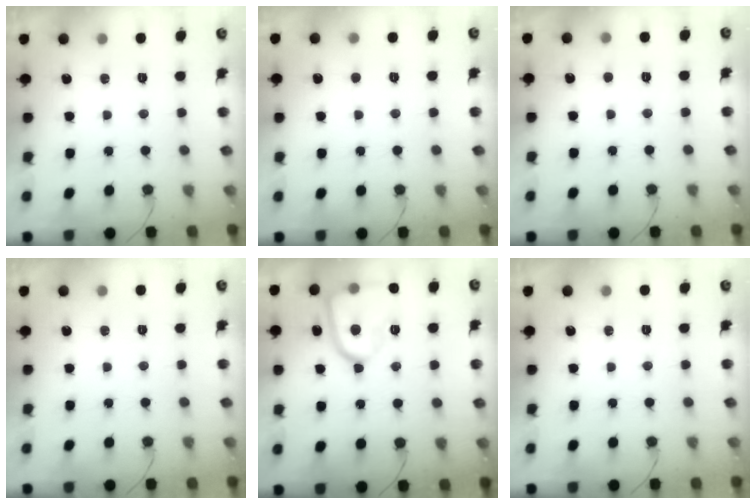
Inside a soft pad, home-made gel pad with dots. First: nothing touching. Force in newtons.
{"total": 1.8, "press": 1.8, "slide": 0.2}
{"total": 1.7, "press": 1.7, "slide": 0.1}
{"total": 0.0}
{"total": 14.7, "press": 14.6, "slide": 1.3}
{"total": 0.0}